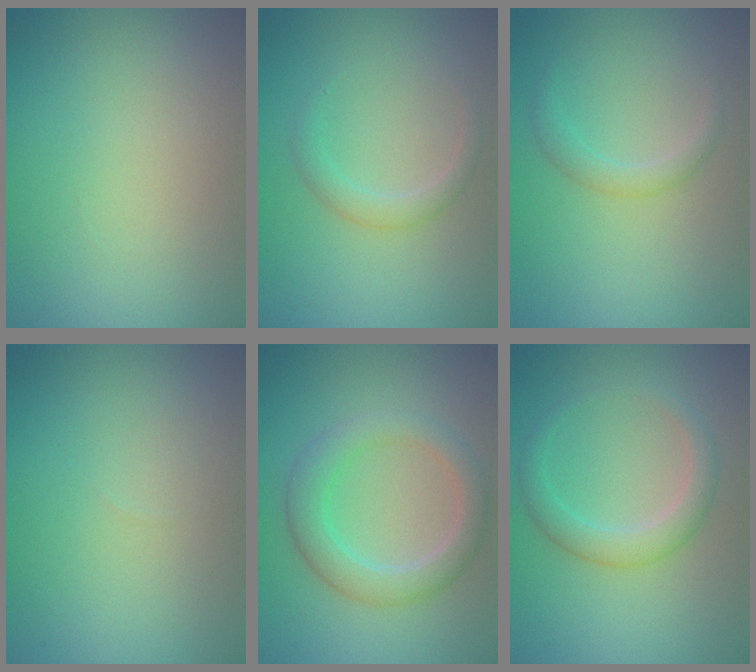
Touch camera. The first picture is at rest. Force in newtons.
{"total": 1.4, "press": 1.4, "slide": 0.0}
{"total": 0.9, "press": 0.9, "slide": 0.0}
{"total": 0.0}
{"total": 3.7, "press": 3.7, "slide": 0.1}
{"total": 2.7, "press": 2.7, "slide": 0.1}